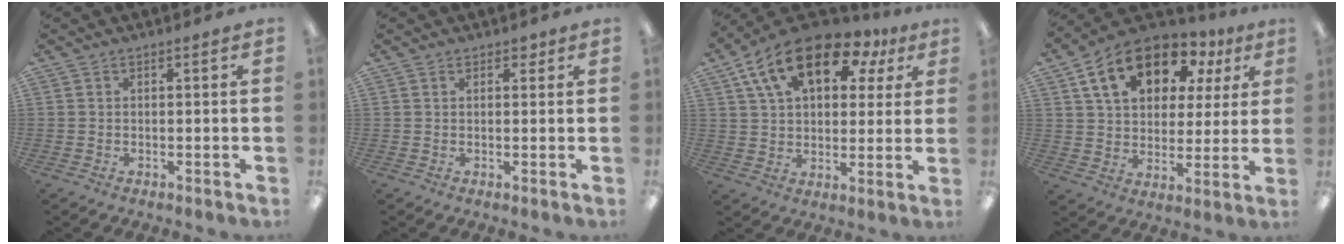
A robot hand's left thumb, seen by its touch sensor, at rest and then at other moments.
{"total": 1.6, "force": [0.9, 1.0, 0.8], "torque": [-0.009, 0.000, 0.014]}
{"total": 17.3, "force": [9.4, 9.5, 10.9], "torque": [-0.188, -0.028, 0.166]}
{"total": 17.0, "force": [9.4, 10.4, 9.6], "torque": [-0.167, -0.027, 0.168]}